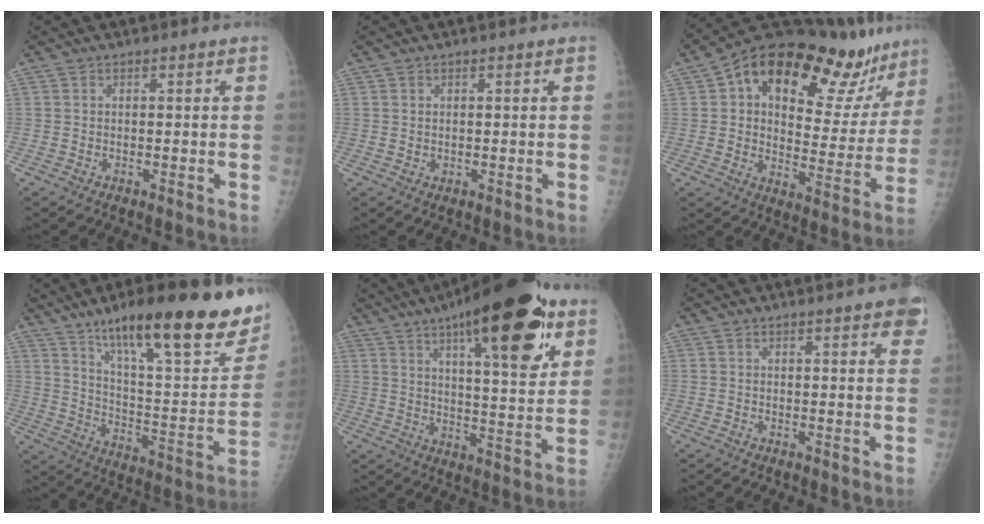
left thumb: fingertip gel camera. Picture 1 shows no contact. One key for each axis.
{"total": 0.9, "fx": 0.4, "fy": 0.7, "fz": 0.4, "tx": 0.000, "ty": -0.002, "tz": 0.006}
{"total": 24.8, "fx": 16.0, "fy": 11.1, "fz": 15.4, "tx": -0.176, "ty": -0.037, "tz": 0.229}
{"total": 29.2, "fx": 18.3, "fy": 6.8, "fz": 21.8, "tx": -0.290, "ty": -0.058, "tz": 0.284}
{"total": 24.2, "fx": 12.7, "fy": 7.0, "fz": 19.3, "tx": -0.267, "ty": -0.034, "tz": 0.189}
{"total": 1.5, "fx": 0.9, "fy": 0.4, "fz": 1.2, "tx": -0.016, "ty": -0.001, "tz": 0.008}